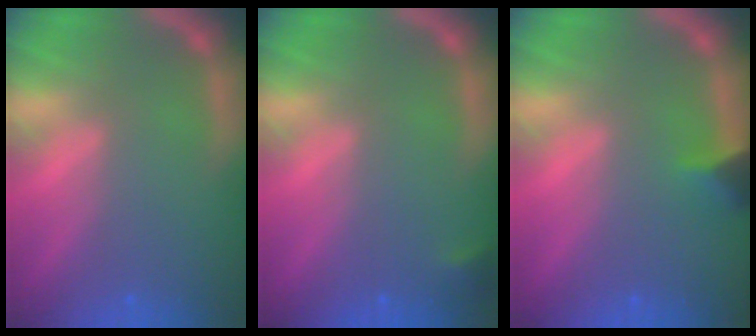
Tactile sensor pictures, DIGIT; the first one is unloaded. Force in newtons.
{"total": 0.9}
{"total": 1.9}